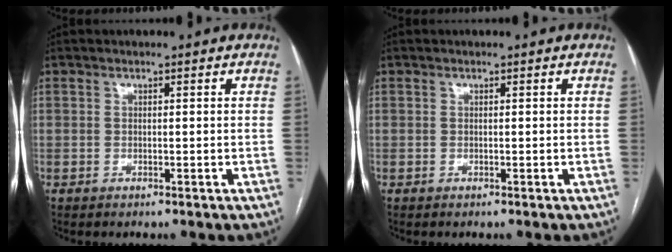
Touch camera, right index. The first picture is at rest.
{"total": 0.0}